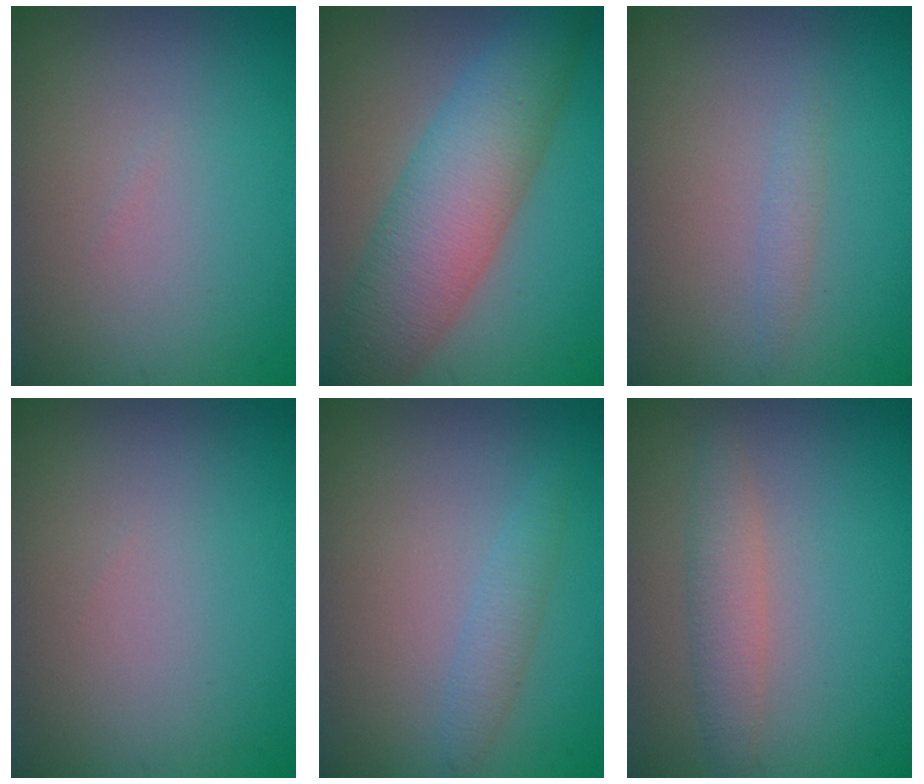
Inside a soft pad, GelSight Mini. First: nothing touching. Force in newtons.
{"total": 7.8, "press": 7.8, "slide": 0.2}
{"total": 0.9, "press": 0.9, "slide": 0.0}
{"total": 0.0}
{"total": 1.5, "press": 1.5, "slide": 0.0}
{"total": 2.2, "press": 2.2, "slide": 0.1}